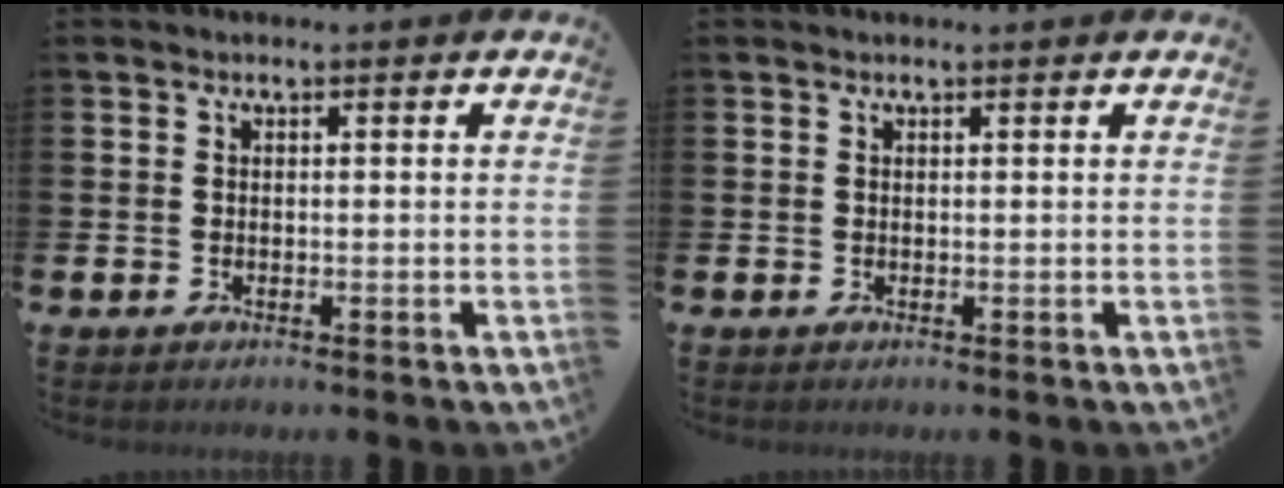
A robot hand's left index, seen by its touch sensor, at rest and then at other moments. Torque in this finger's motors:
{"motor_torque": [0.29, -0.80, -0.37, 0.02]}